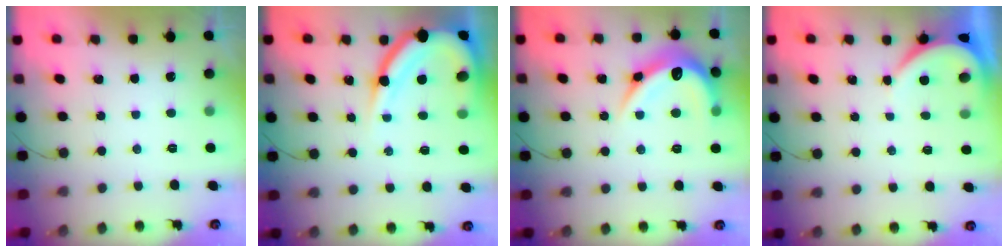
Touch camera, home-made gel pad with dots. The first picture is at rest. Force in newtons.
{"total": 13.8, "press": 13.7, "slide": 1.3}
{"total": 15.0, "press": 15.0, "slide": 0.3}
{"total": 3.9, "press": 3.9, "slide": 0.6}